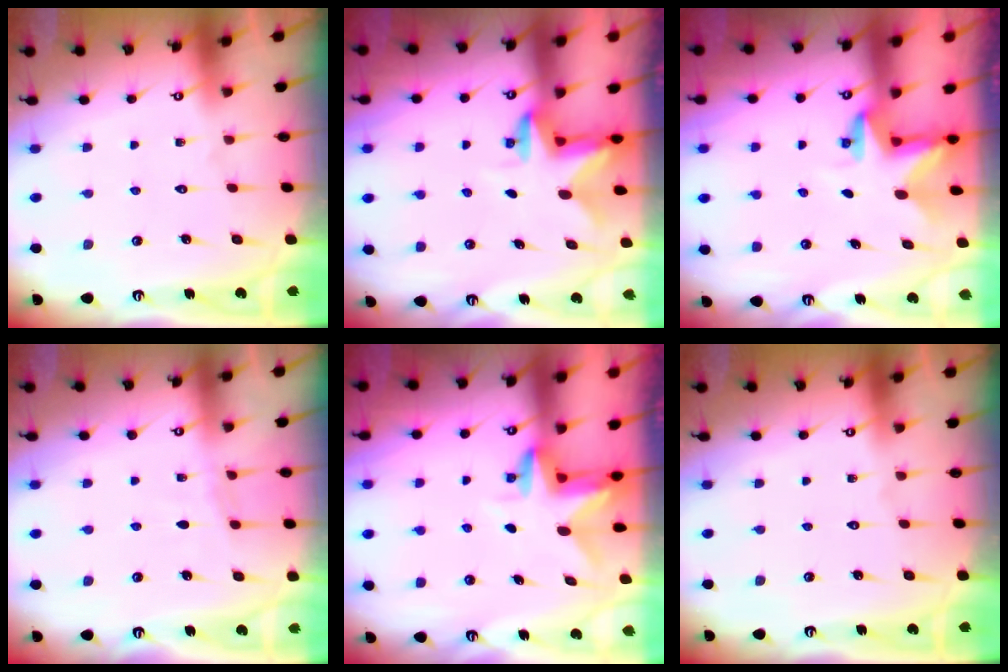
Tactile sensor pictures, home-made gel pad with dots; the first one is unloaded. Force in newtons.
{"total": 2.7, "press": 2.7, "slide": 0.5}
{"total": 2.9, "press": 2.9, "slide": 0.2}
{"total": 3.1, "press": 3.1, "slide": 0.4}
{"total": 3.1, "press": 3.1, "slide": 0.3}
{"total": 0.0}